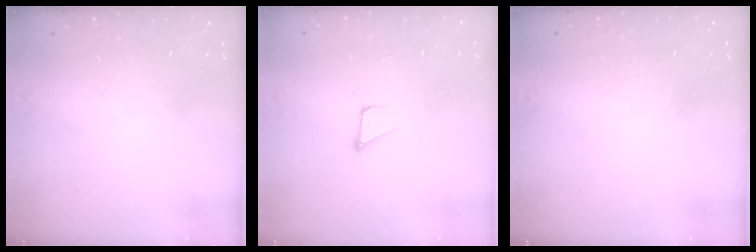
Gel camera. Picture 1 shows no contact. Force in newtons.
{"total": 2.1, "press": 2.1, "slide": 0.1}
{"total": 1.6, "press": 1.6, "slide": 0.0}